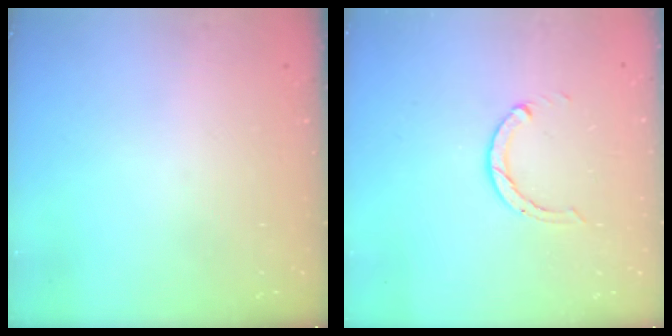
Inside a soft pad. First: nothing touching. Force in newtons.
{"total": 3.2, "press": 3.1, "slide": 0.4}